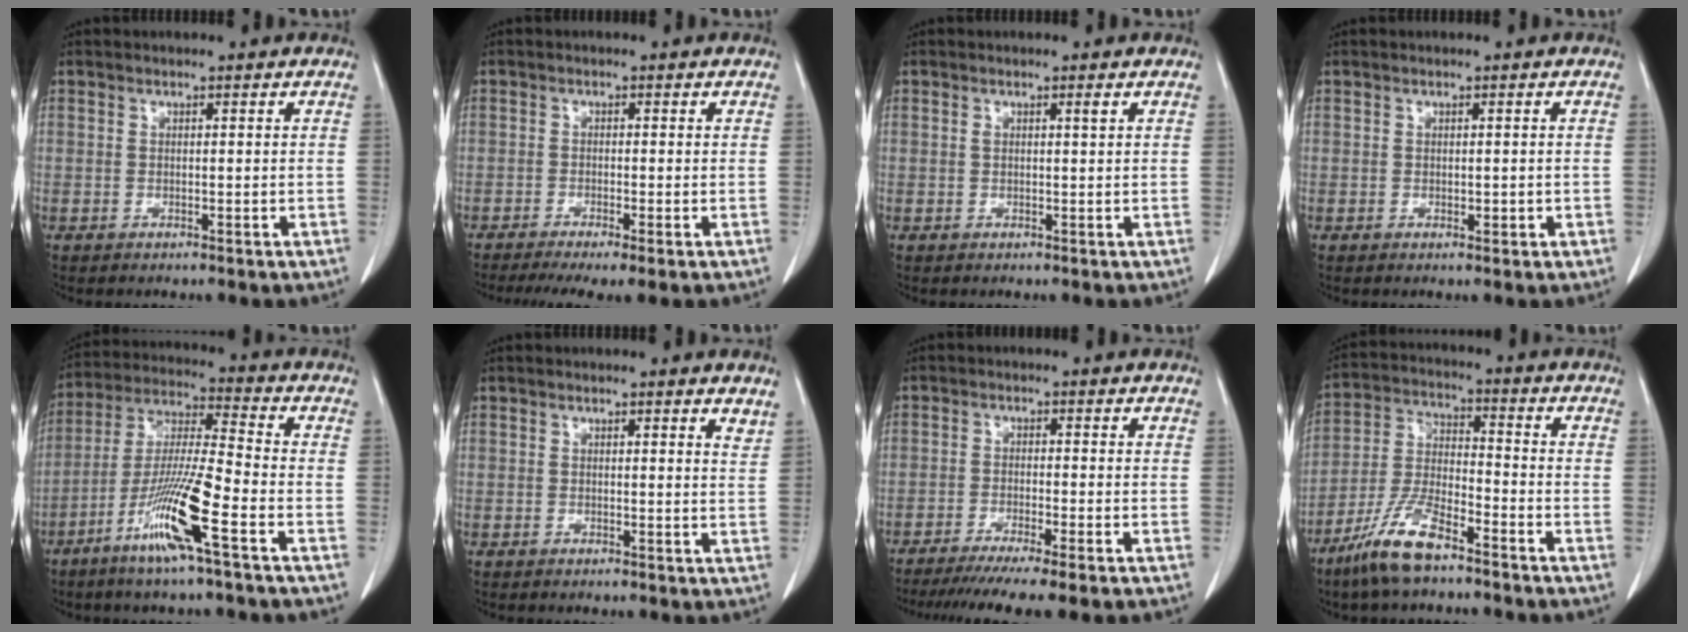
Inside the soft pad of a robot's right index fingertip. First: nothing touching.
{"total": 6.8, "force": [-4.9, 0.6, 4.7], "torque": [-0.074, -0.014, -0.079]}
{"total": 1.0, "force": [0.4, 0.0, 0.9], "torque": [-0.020, 0.005, 0.009]}
{"total": 1.2, "force": [-0.2, 0.7, 1.0], "torque": [-0.012, -0.001, 0.001]}
{"total": 13.0, "force": [-6.2, -0.3, 11.4], "torque": [-0.228, -0.015, -0.121]}
{"total": 2.7, "force": [2.4, 0.3, 1.1], "torque": [-0.013, -0.012, 0.017]}
{"total": 10.0, "force": [-8.0, -0.5, 6.1], "torque": [-0.079, -0.023, -0.122]}
{"total": 9.9, "force": [-7.1, 2.0, 6.6], "torque": [-0.144, -0.015, -0.142]}